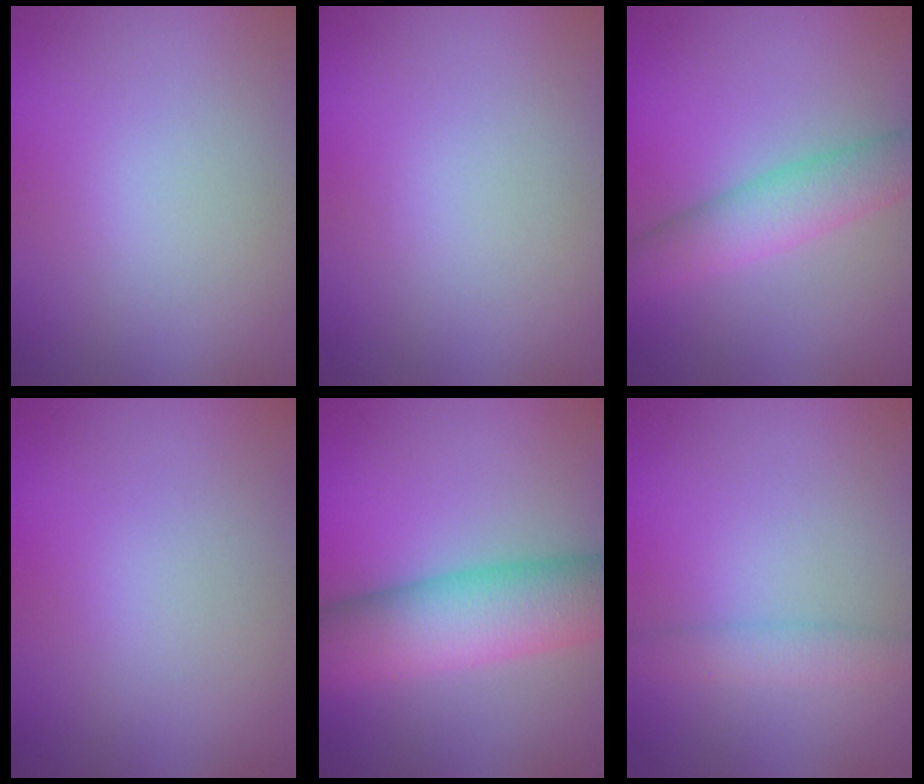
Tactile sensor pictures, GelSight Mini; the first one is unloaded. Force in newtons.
{"total": 0.0}
{"total": 4.5, "press": 4.5, "slide": 0.1}
{"total": 0.0}
{"total": 8.9, "press": 8.9, "slide": 0.2}
{"total": 2.2, "press": 2.2, "slide": 0.1}